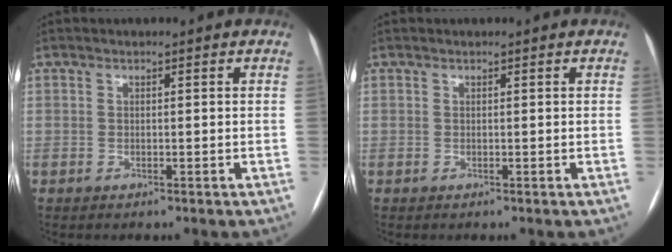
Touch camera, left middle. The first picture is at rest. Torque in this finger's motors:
{"motor_torque": [-0.05, 0.03, 0.01, -0.01]}